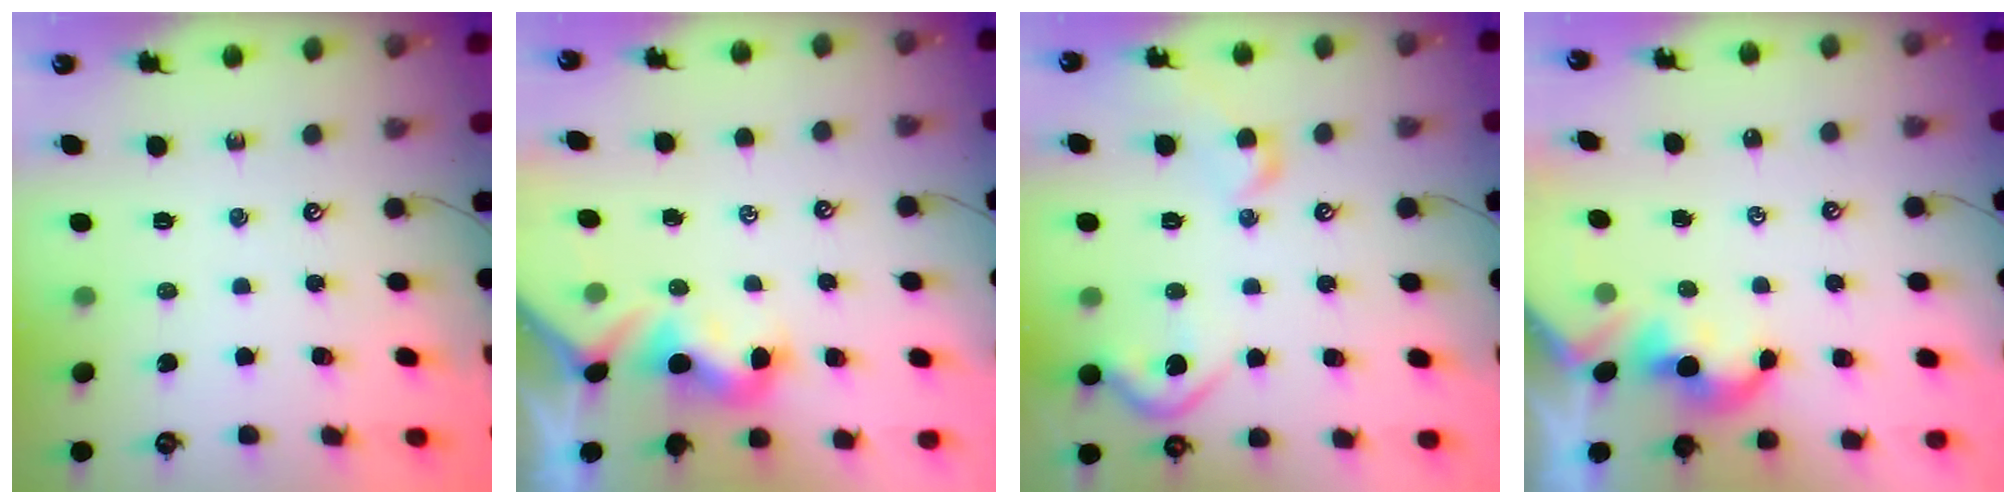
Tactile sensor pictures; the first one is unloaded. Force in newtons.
{"total": 1.5, "press": 1.3, "slide": 0.7}
{"total": 7.8, "press": 7.7, "slide": 1.0}
{"total": 2.0, "press": 1.9, "slide": 0.4}